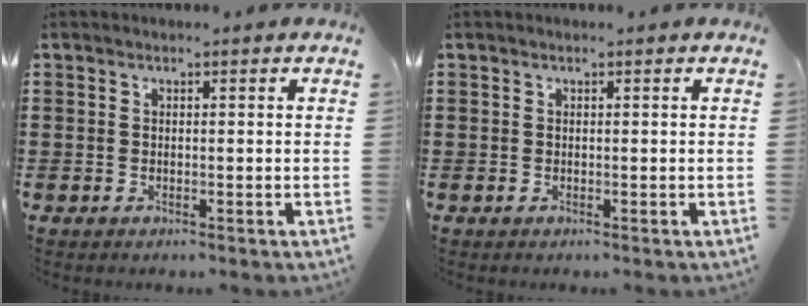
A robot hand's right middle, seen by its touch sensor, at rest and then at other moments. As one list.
[{"total": 0.0}]